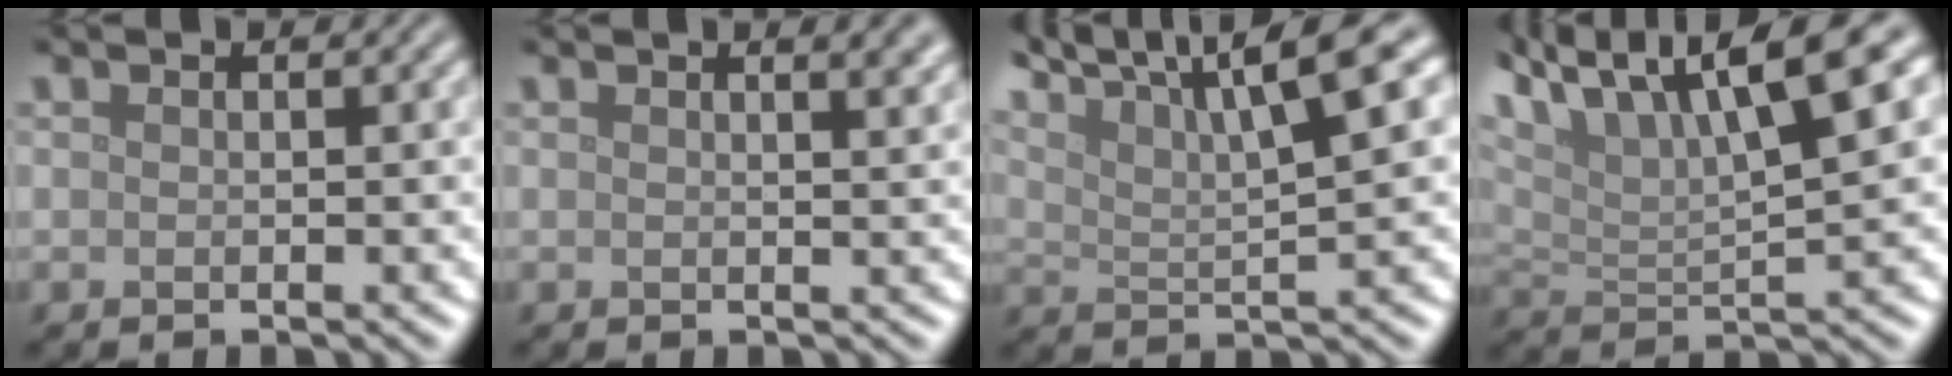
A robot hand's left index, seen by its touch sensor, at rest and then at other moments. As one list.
[{"total": 2.9, "force": [1.6, 1.2, 2.1], "torque": [-0.005, 0.009, 0.010]}, {"total": 9.4, "force": [6.6, 1.9, 6.5], "torque": [-0.102, 0.024, 0.101]}, {"total": 11.8, "force": [7.3, 3.5, 8.6], "torque": [-0.162, 0.019, 0.126]}]